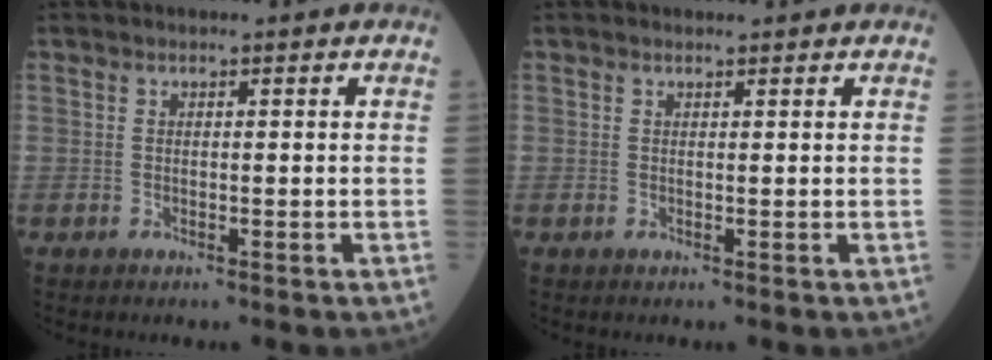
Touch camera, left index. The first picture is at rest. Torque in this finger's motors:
{"motor_torque": [0.21, 0.01, -0.01, -0.02]}